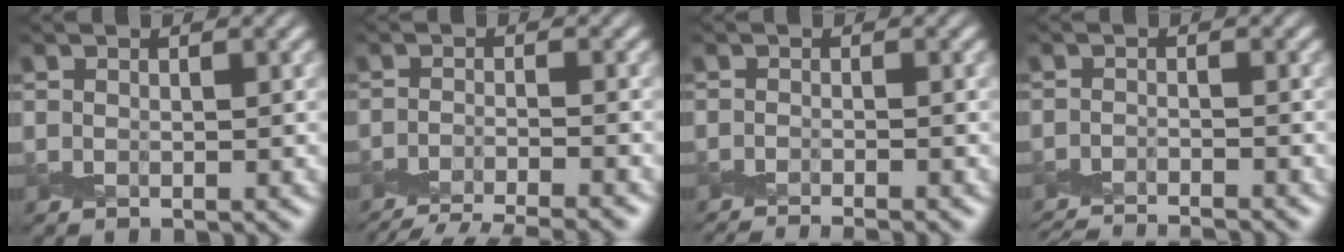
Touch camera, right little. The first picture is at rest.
{"total": 8.0, "force": [-7.5, 1.4, 2.7], "torque": [-0.034, -0.023, -0.101]}
{"total": 2.5, "force": [-2.2, -0.3, 1.2], "torque": [-0.022, -0.010, -0.048]}
{"total": 5.1, "force": [-5.0, -0.1, 1.1], "torque": [-0.020, -0.021, -0.083]}